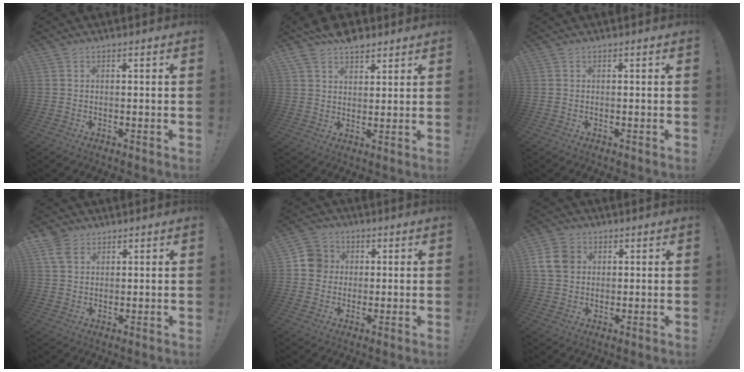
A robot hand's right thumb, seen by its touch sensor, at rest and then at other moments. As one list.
[{"total": 7.9, "force": [6.3, 4.0, 2.6], "torque": [-0.045, -0.035, 0.118]}, {"total": 0.0}, {"total": 6.0, "force": [3.4, 4.0, 2.9], "torque": [-0.049, -0.011, 0.068]}, {"total": 7.7, "force": [0.8, 7.3, 2.2], "torque": [-0.023, 0.008, 0.020]}, {"total": 9.7, "force": [2.6, 7.8, 5.1], "torque": [-0.102, -0.002, 0.053]}]